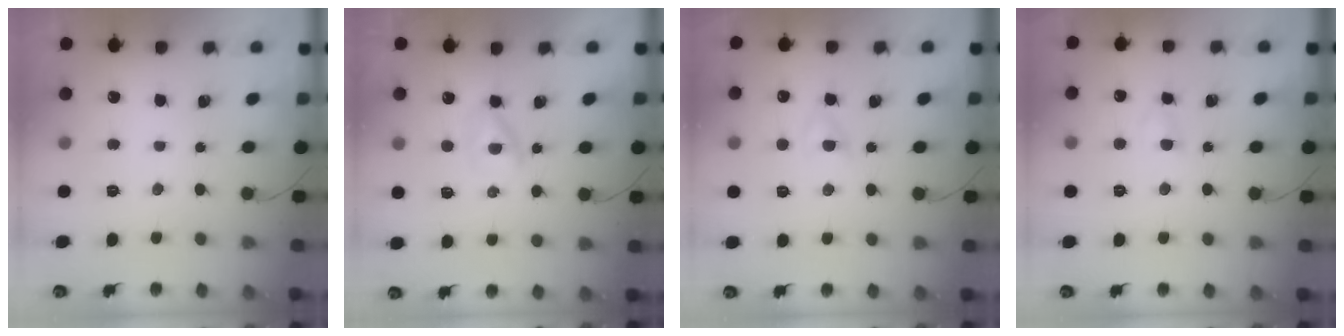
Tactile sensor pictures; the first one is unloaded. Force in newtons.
{"total": 2.4, "press": 2.2, "slide": 1.0}
{"total": 1.9, "press": 1.7, "slide": 0.8}
{"total": 3.3, "press": 3.0, "slide": 1.2}